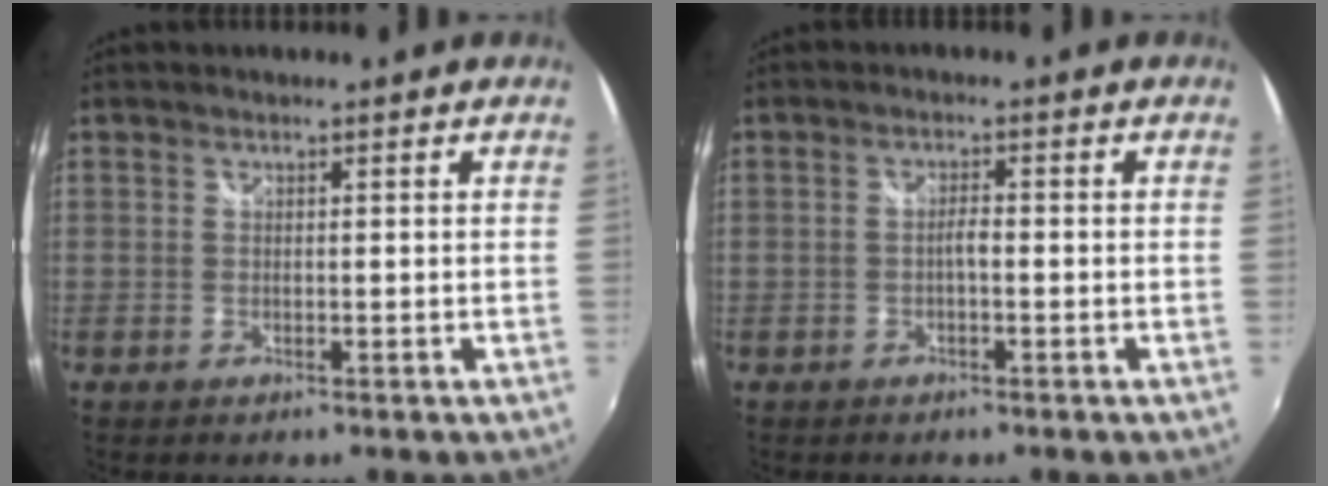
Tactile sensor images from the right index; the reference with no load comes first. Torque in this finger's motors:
{"motor_torque": [0.69, -0.03, 0.36, 0.08]}